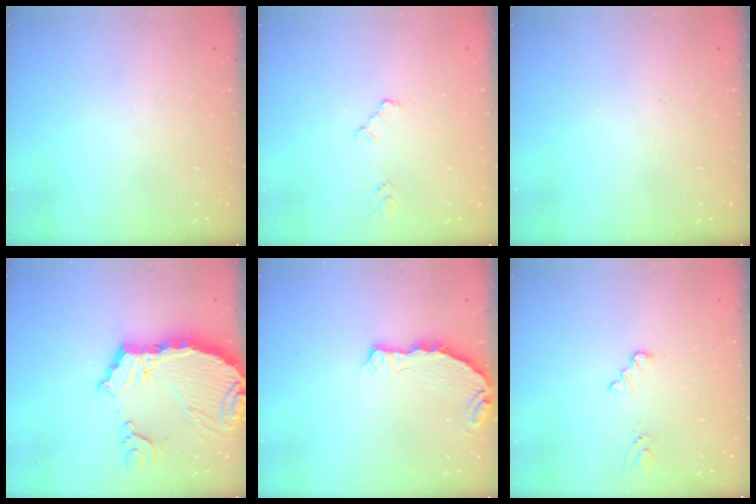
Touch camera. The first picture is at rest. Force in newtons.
{"total": 4.7, "press": 4.7, "slide": 0.7}
{"total": 0.0}
{"total": 13.2, "press": 13.1, "slide": 1.6}
{"total": 6.8, "press": 5.1, "slide": 4.4}
{"total": 1.1, "press": 1.1, "slide": 0.1}